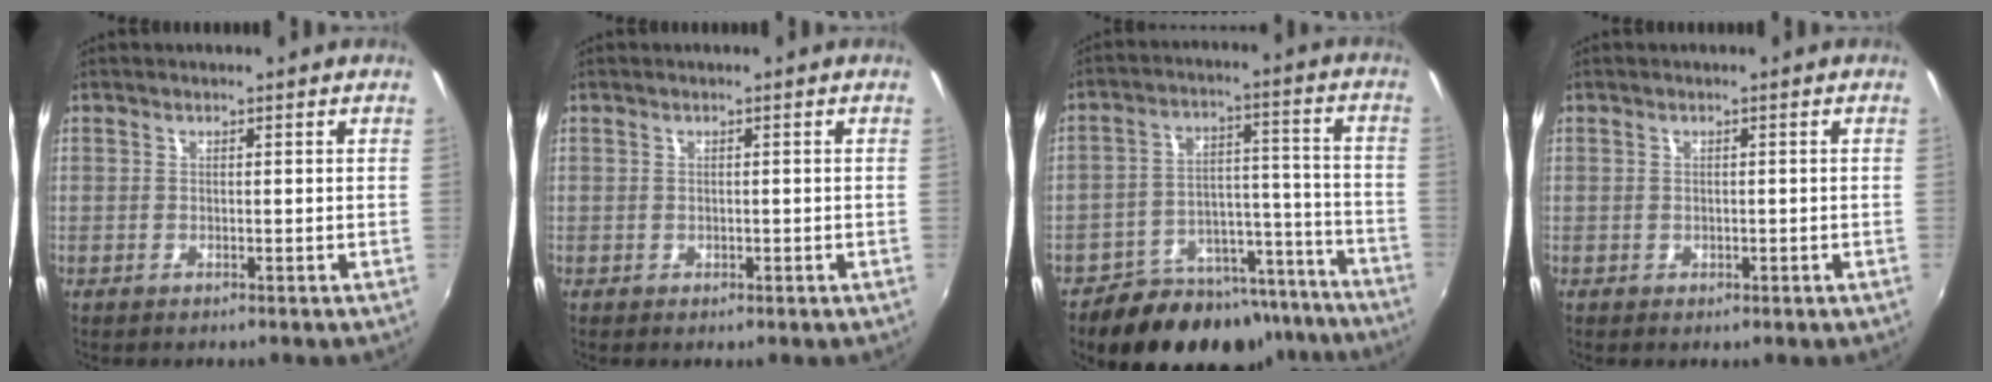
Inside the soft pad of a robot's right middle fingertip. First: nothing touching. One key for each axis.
{"total": 0.6, "fx": -0.3, "fy": 0.5, "fz": 0.2, "tx": 0.001, "ty": -0.003, "tz": -0.004}
{"total": 20.3, "fx": -16.8, "fy": 9.7, "fz": 6.1, "tx": -0.102, "ty": 0.056, "tz": -0.212}
{"total": 0.8, "fx": -0.3, "fy": 0.7, "fz": 0.3, "tx": -0.002, "ty": -0.003, "tz": -0.005}